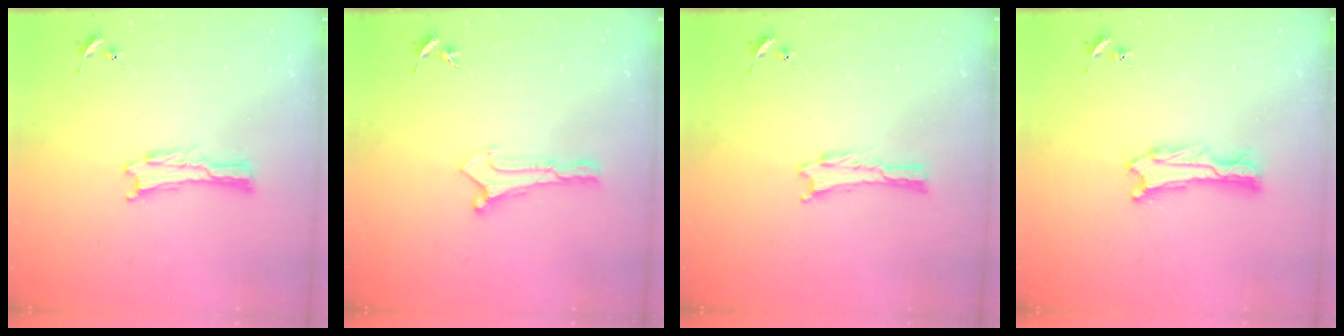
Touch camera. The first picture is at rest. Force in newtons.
{"total": 0.0}
{"total": 0.0}
{"total": 1.2, "press": 1.2, "slide": 0.1}